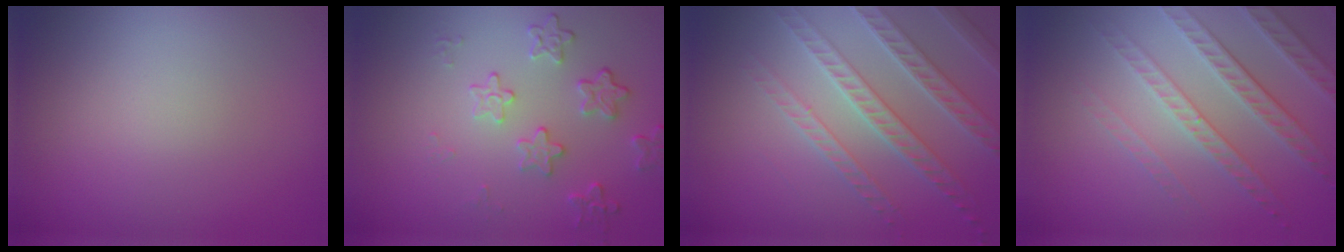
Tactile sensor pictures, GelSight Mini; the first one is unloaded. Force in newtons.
{"total": 2.6, "press": 2.0, "slide": 1.7}
{"total": 4.2, "press": 4.1, "slide": 0.9}
{"total": 3.9, "press": 3.9, "slide": 0.3}